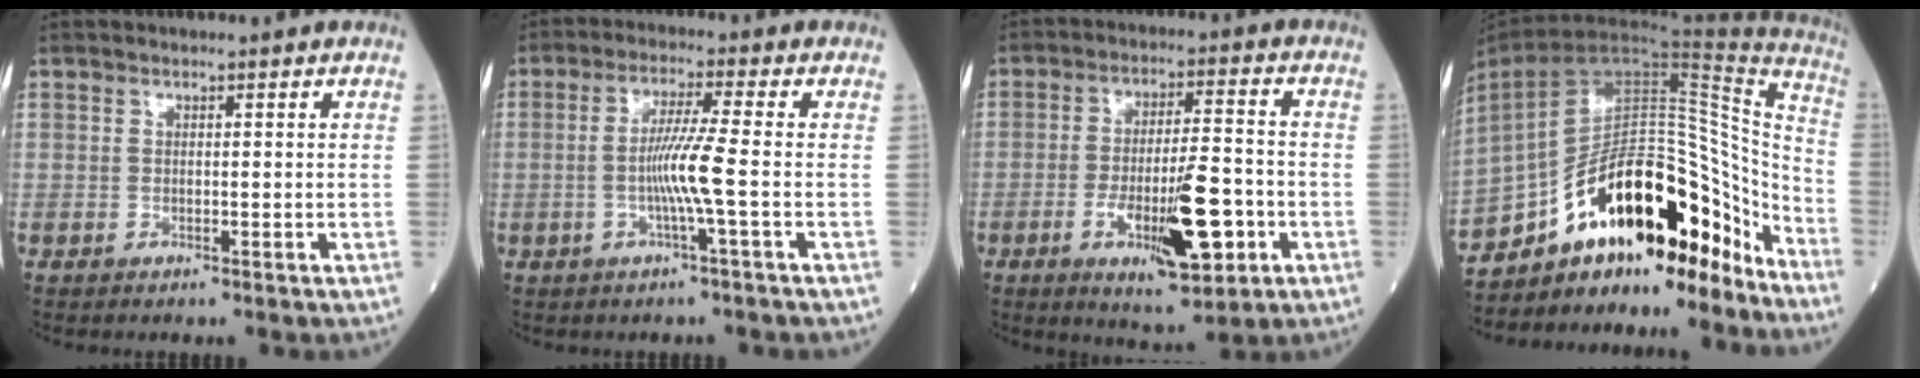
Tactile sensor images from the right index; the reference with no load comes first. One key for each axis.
{"total": 6.0, "fx": -1.1, "fy": -1.3, "fz": 5.7, "tx": -0.114, "ty": -0.002, "tz": -0.025}
{"total": 12.2, "fx": -3.9, "fy": 2.7, "fz": 11.3, "tx": -0.187, "ty": -0.008, "tz": -0.057}
{"total": 24.7, "fx": -16.7, "fy": 9.1, "fz": 15.9, "tx": -0.253, "ty": 0.046, "tz": -0.257}